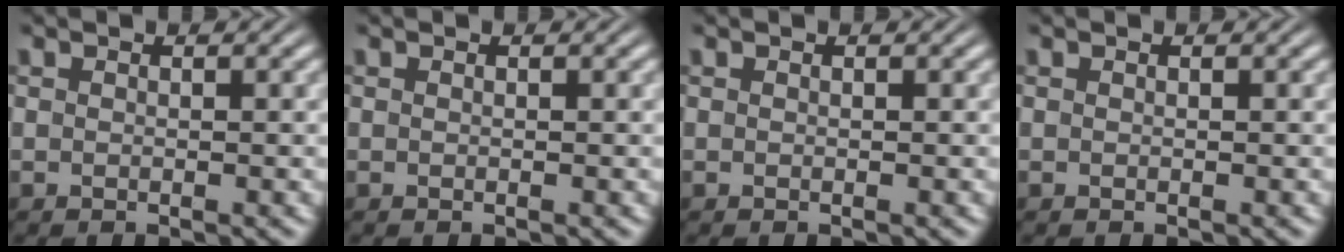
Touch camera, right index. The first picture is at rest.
{"total": 0.0}
{"total": 0.0}
{"total": 0.0}